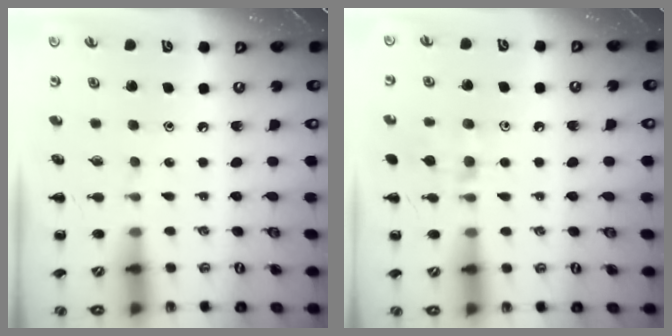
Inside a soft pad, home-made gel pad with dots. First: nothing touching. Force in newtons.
{"total": 9.2, "press": 8.9, "slide": 2.5}